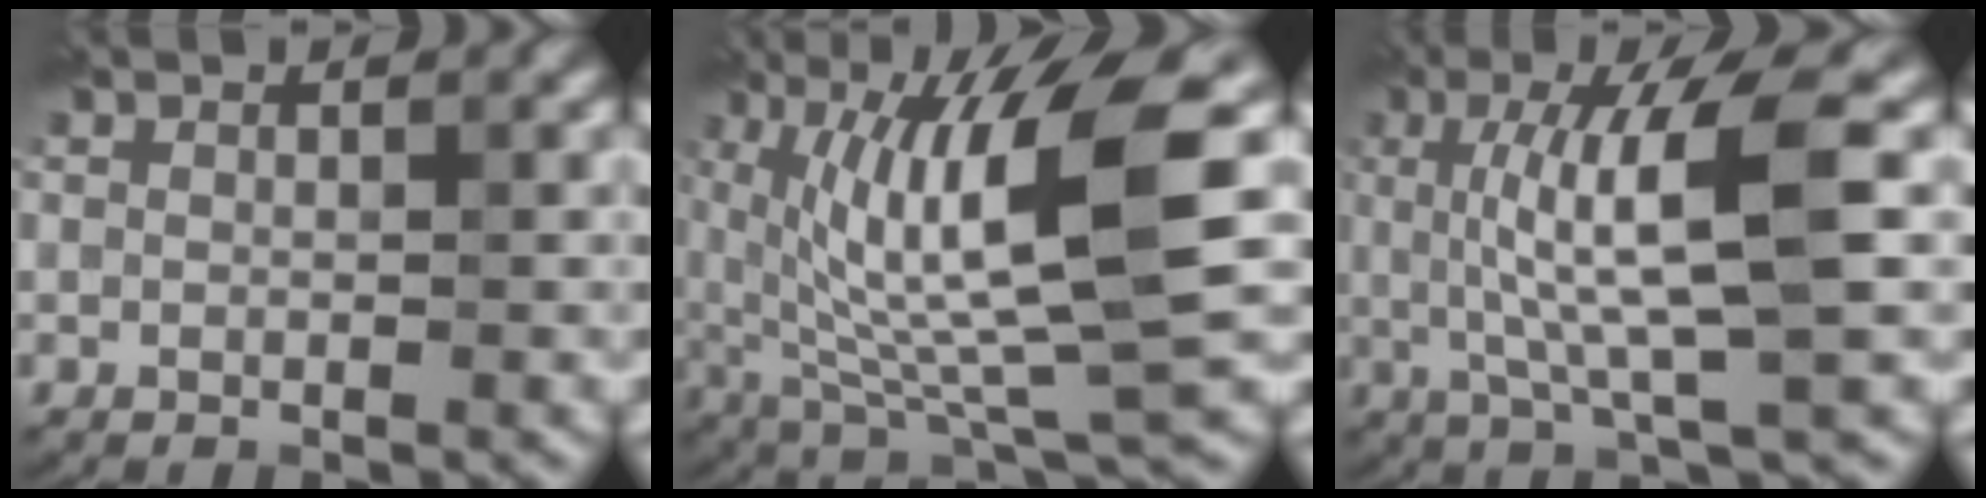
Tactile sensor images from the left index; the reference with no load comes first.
{"total": 11.7, "force": [2.3, 2.5, 11.2], "torque": [-0.179, -0.004, 0.045]}
{"total": 7.9, "force": [1.2, 1.6, 7.7], "torque": [-0.125, 0.001, 0.020]}